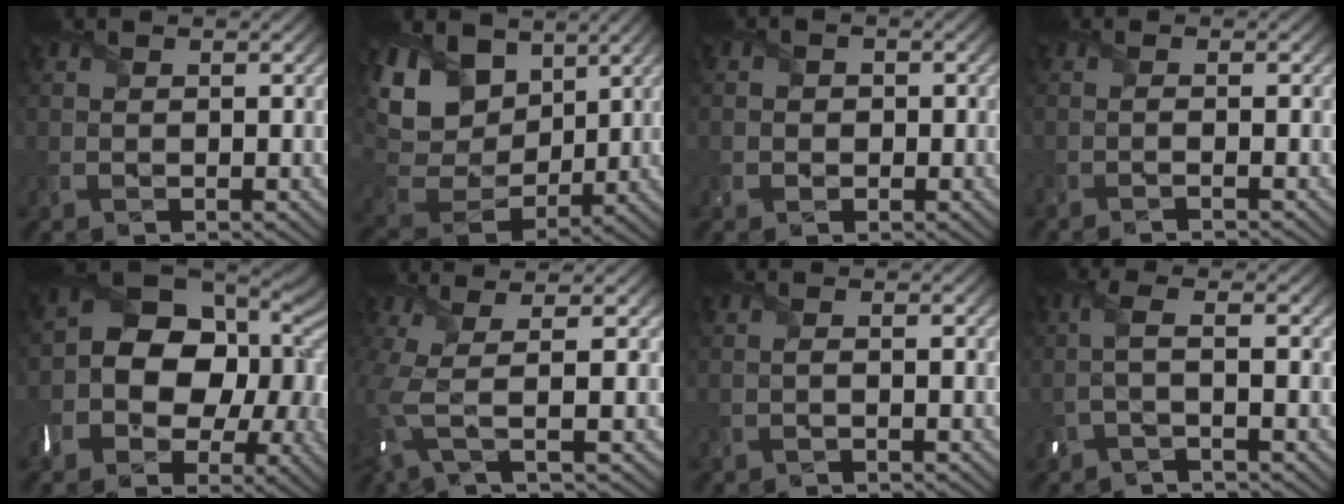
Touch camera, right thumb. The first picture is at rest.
{"total": 13.4, "force": [6.0, 9.2, 7.7], "torque": [-0.224, 0.028, 0.116]}
{"total": 2.3, "force": [-0.6, 2.2, 0.5], "torque": [-0.001, -0.002, -0.015]}
{"total": 1.7, "force": [-0.7, 0.4, 1.5], "torque": [-0.015, -0.007, -0.025]}
{"total": 14.7, "force": [-1.2, 11.3, 9.4], "torque": [-0.148, -0.023, -0.012]}
{"total": 7.0, "force": [-0.4, 1.3, 6.8], "torque": [-0.134, 0.001, -0.022]}
{"total": 0.9, "force": [-0.4, 0.1, 0.8], "torque": [-0.013, -0.004, -0.012]}
{"total": 3.2, "force": [-0.7, 0.6, 3.1], "torque": [-0.060, 0.001, -0.031]}